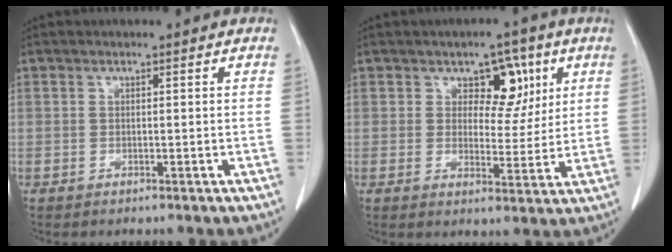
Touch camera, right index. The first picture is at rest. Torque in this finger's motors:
{"motor_torque": [0.21, 0.40, 0.03, 0.01]}